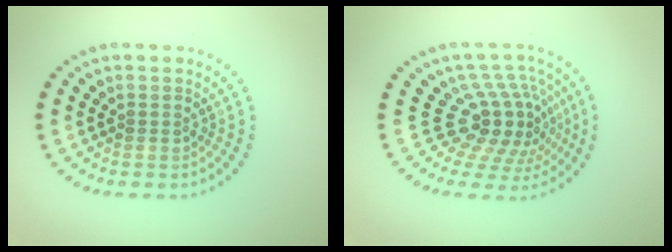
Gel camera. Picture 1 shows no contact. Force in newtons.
{"total": 5.4, "press": 4.0, "slide": 3.7}